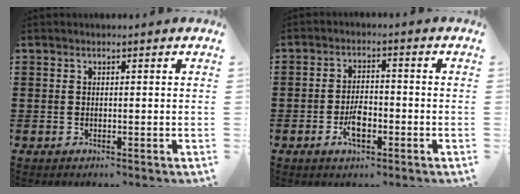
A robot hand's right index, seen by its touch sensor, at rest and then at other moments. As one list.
[{"total": 4.5, "force": [-1.8, 2.1, 3.6], "torque": [-0.068, 0.005, -0.033]}]